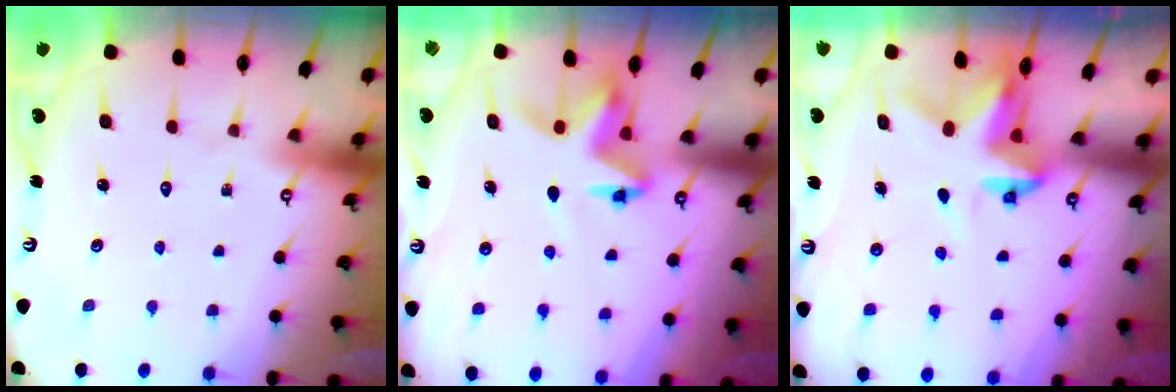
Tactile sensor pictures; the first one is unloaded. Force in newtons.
{"total": 5.3, "press": 5.3, "slide": 0.1}
{"total": 4.4, "press": 4.4, "slide": 0.2}